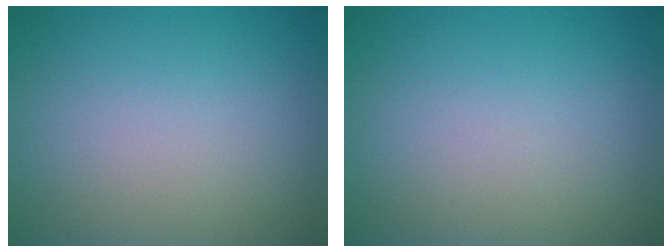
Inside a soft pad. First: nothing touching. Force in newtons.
{"total": 0.0}